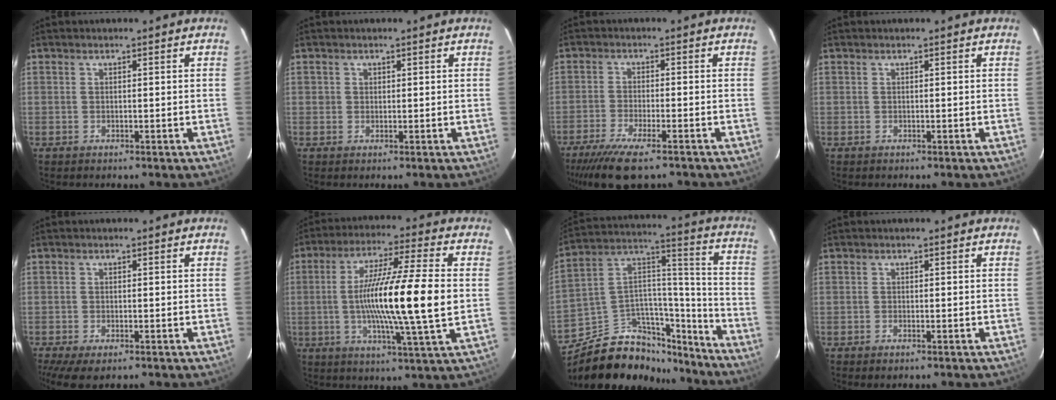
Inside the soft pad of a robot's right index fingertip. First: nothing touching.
{"total": 1.0, "force": [0.2, 1.0, 0.1], "torque": [0.001, 0.003, 0.002]}
{"total": 10.6, "force": [-8.0, 2.3, 6.6], "torque": [-0.155, -0.035, -0.144]}
{"total": 0.0}
{"total": 6.4, "force": [-4.2, 2.1, 4.3], "torque": [-0.100, -0.030, -0.070]}
{"total": 17.3, "force": [-0.8, 0.1, 17.3], "torque": [-0.298, -0.008, -0.019]}
{"total": 23.6, "force": [-17.8, 11.9, 10.1], "torque": [-0.190, 0.081, -0.259]}
{"total": 0.9, "force": [-0.5, 0.3, 0.6], "torque": [-0.010, -0.003, -0.010]}